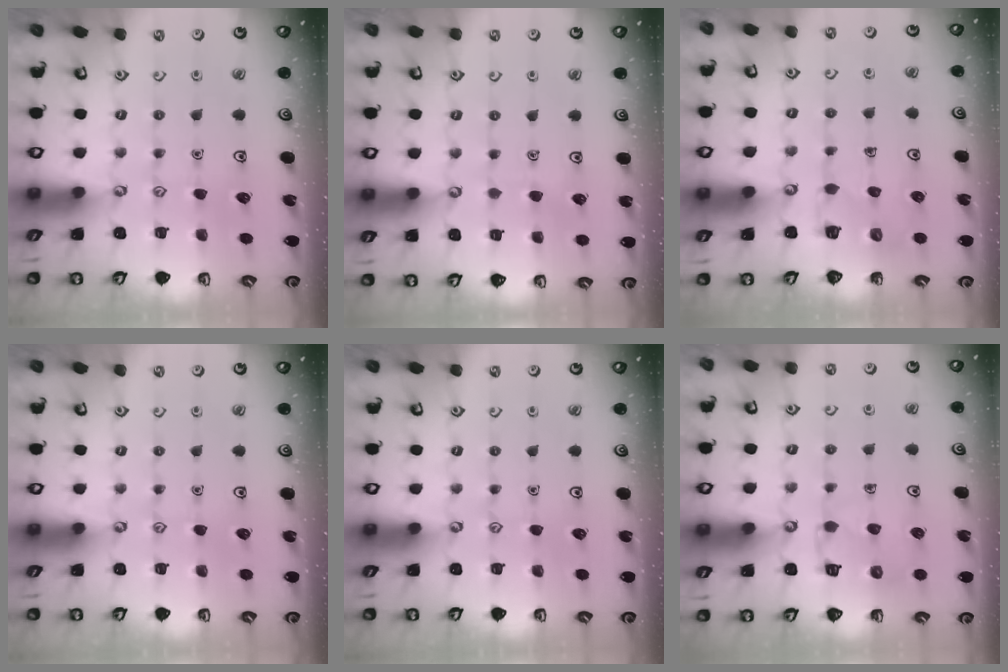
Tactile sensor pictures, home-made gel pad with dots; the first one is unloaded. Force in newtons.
{"total": 1.5, "press": 1.5, "slide": 0.2}
{"total": 4.6, "press": 4.6, "slide": 0.3}
{"total": 0.0}
{"total": 0.0}
{"total": 6.3, "press": 6.3, "slide": 0.5}